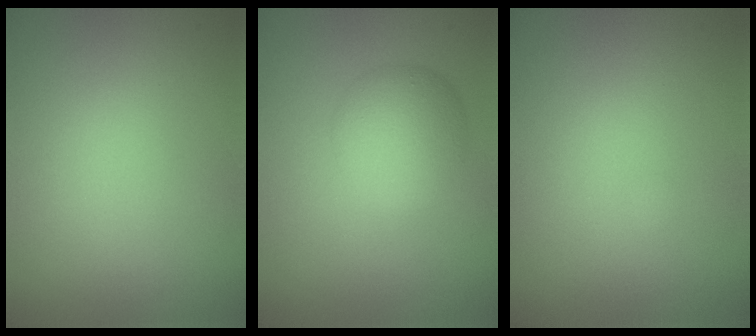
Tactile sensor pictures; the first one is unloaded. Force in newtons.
{"total": 4.0, "press": 4.0, "slide": 0.1}
{"total": 0.0}